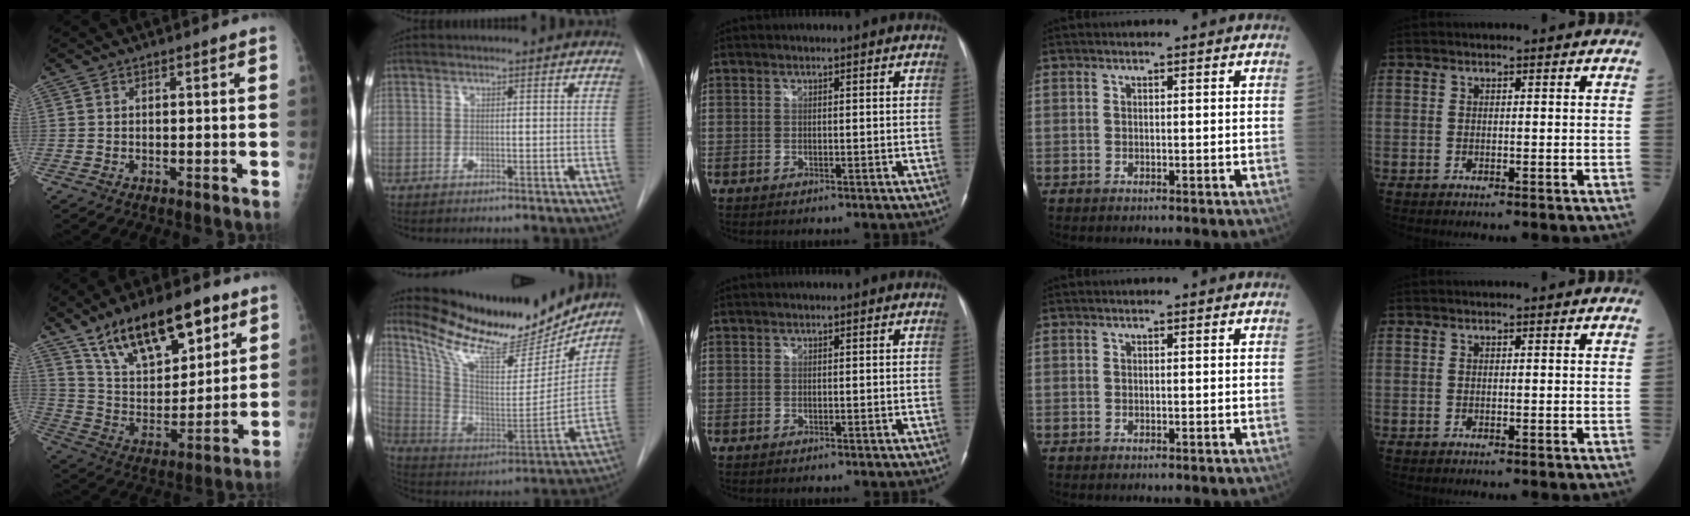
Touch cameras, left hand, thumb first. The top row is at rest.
{"thumb": {"total": 21.4, "force": [13.0, 9.6, 13.9], "torque": [-0.190, -0.042, 0.236]}, "index": {"total": 19.7, "force": [17.8, 3.7, 7.6], "torque": [-0.143, -0.038, 0.292]}}